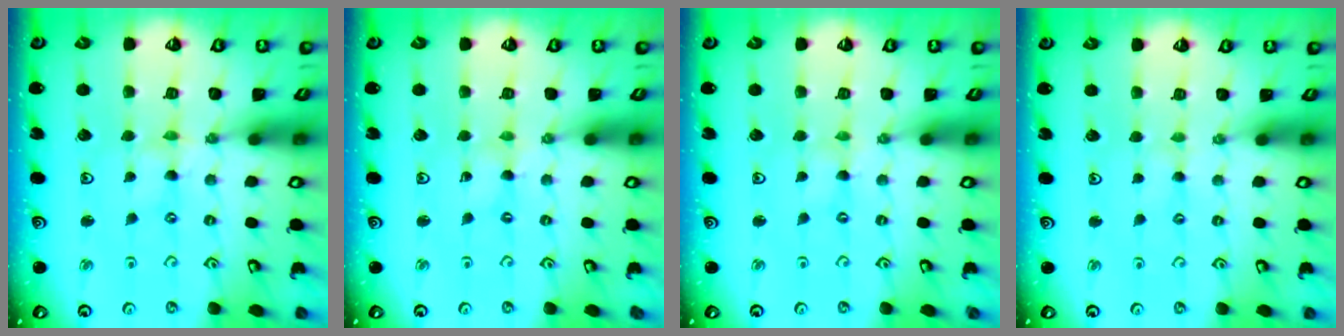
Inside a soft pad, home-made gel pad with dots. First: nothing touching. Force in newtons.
{"total": 0.0}
{"total": 0.0}
{"total": 1.9, "press": 1.9, "slide": 0.3}